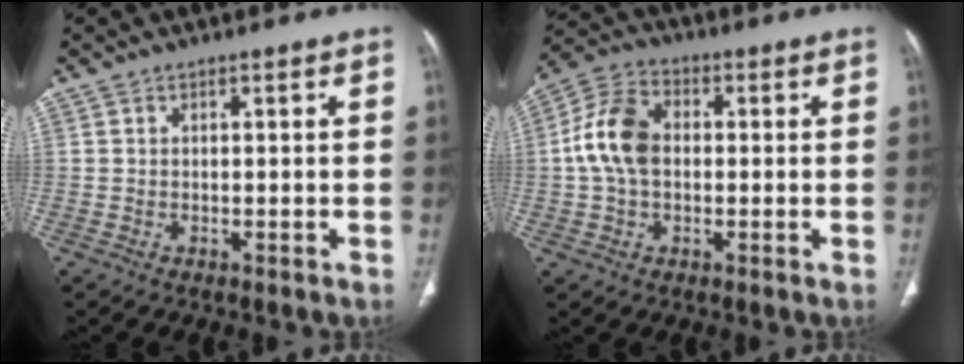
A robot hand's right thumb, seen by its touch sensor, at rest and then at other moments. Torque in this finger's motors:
{"motor_torque": [-0.02, 0.09, 0.79, -0.74, 0.28]}